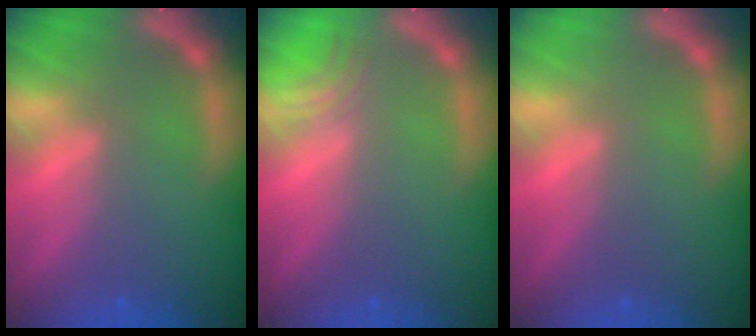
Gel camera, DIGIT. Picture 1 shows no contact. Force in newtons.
{"total": 2.0}
{"total": 0.0}